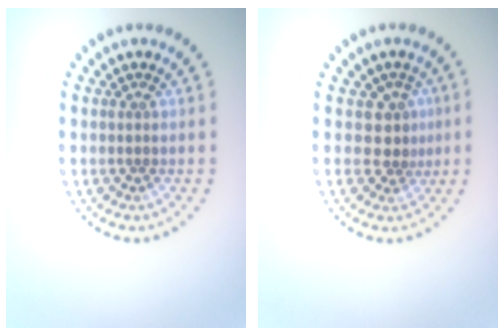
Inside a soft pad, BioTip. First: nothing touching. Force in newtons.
{"total": 2.1, "press": 1.5, "slide": 1.4}